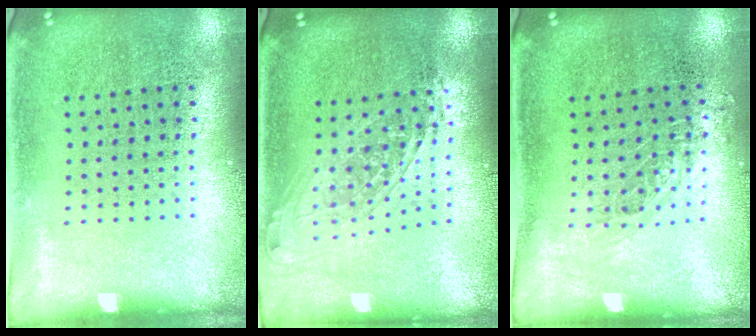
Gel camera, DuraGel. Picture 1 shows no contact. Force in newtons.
{"total": 1.6, "press": 1.3, "slide": 1.0}
{"total": 0.8, "press": 0.8, "slide": 0.2}